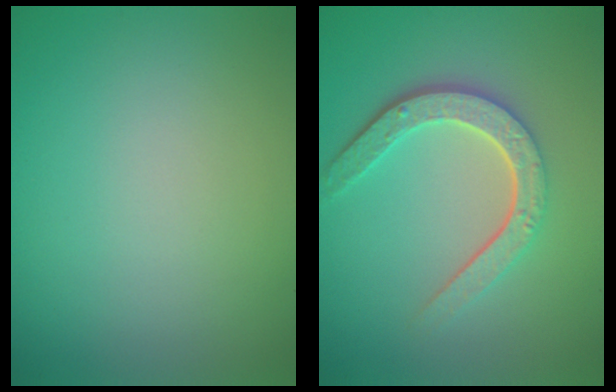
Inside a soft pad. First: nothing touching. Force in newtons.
{"total": 4.7, "press": 3.5, "slide": 3.1}